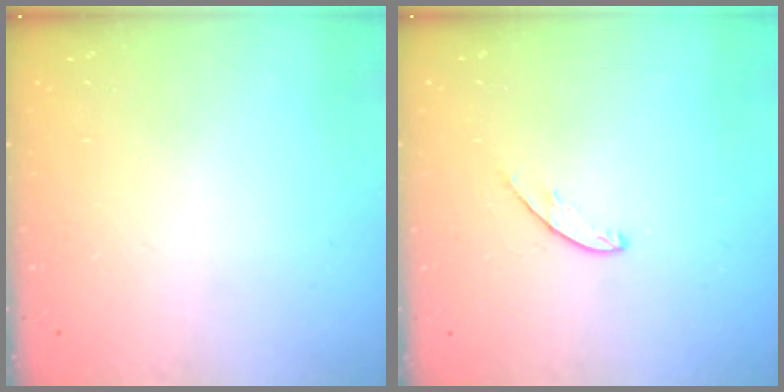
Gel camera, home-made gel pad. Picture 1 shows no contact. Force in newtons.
{"total": 3.9, "press": 3.9, "slide": 0.3}